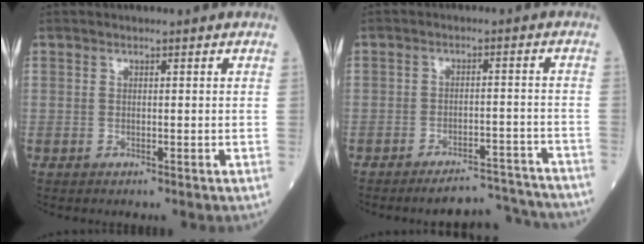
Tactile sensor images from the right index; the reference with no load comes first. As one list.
[{"total": 9.3, "force": [-9.3, 0.8, 1.0], "torque": [0.009, 0.017, -0.124]}]